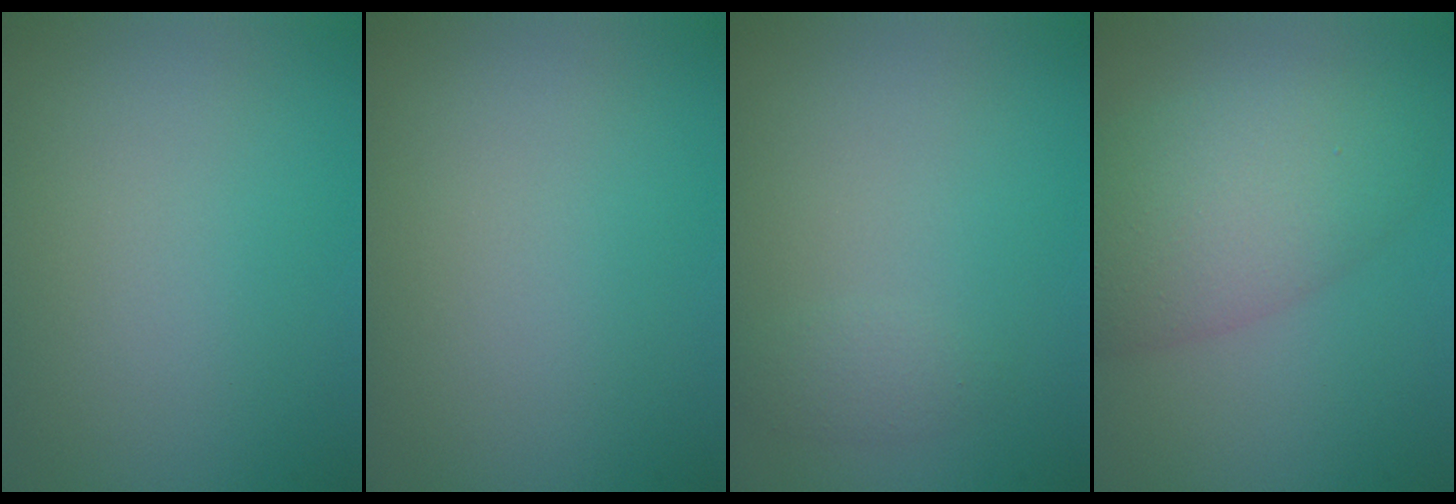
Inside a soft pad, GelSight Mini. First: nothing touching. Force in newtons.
{"total": 0.0}
{"total": 0.9, "press": 0.9, "slide": 0.0}
{"total": 6.9, "press": 6.9, "slide": 0.2}